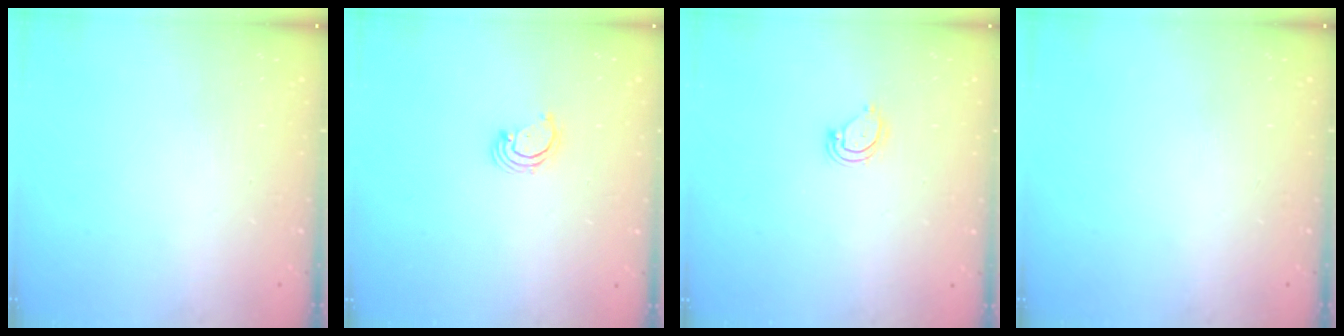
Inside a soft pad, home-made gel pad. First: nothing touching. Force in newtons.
{"total": 2.6, "press": 2.6, "slide": 0.3}
{"total": 5.3, "press": 5.3, "slide": 0.4}
{"total": 0.0}